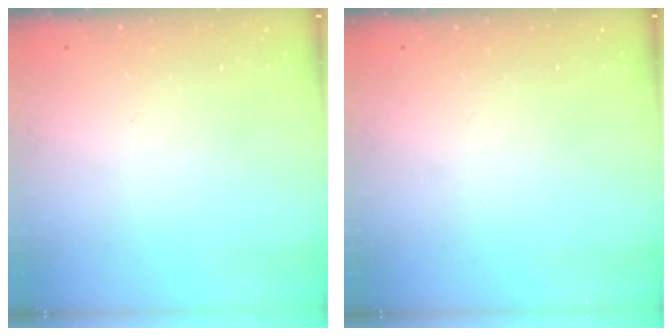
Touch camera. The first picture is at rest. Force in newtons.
{"total": 0.0}